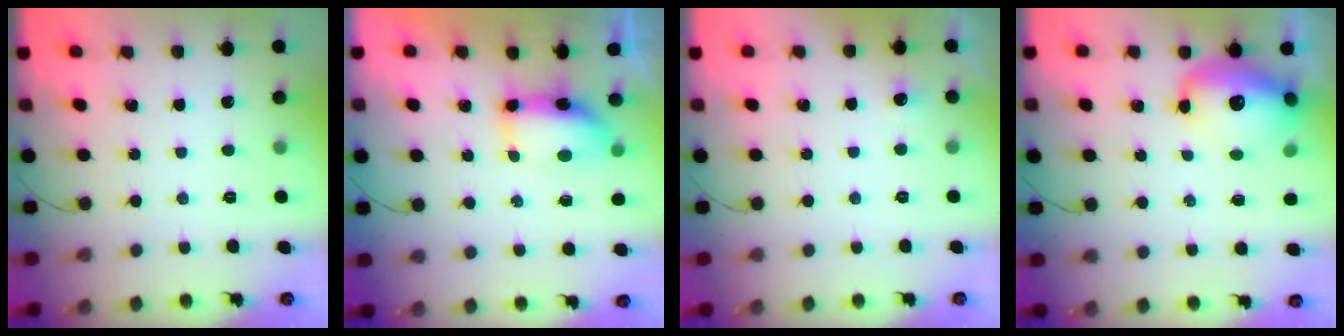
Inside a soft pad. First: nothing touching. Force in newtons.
{"total": 7.3, "press": 7.2, "slide": 0.7}
{"total": 11.0, "press": 3.4, "slide": 10.5}
{"total": 14.1, "press": 13.7, "slide": 3.3}